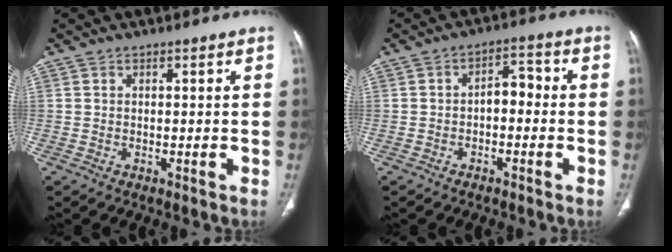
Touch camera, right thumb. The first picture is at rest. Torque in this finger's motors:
{"motor_torque": [0.69, 0.98, 0.74, -0.29, -0.01]}